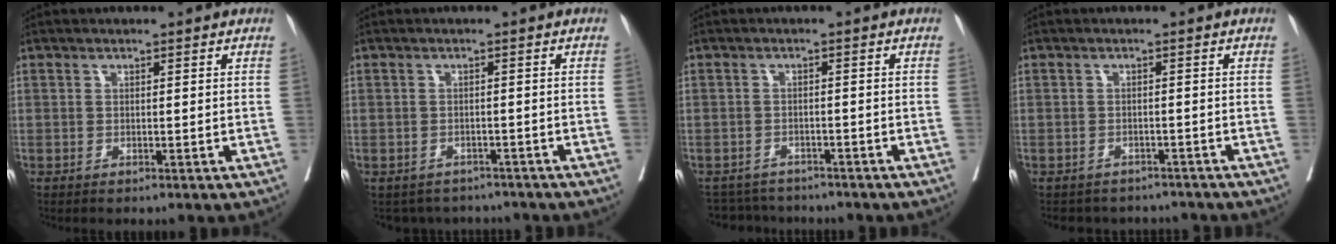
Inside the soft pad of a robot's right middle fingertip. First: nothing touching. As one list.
[{"total": 5.3, "force": [-4.8, 2.3, -0.1], "torque": [0.010, 0.011, -0.058]}, {"total": 6.6, "force": [-6.2, 2.1, 0.8], "torque": [-0.015, 0.005, -0.085]}, {"total": 6.3, "force": [-5.8, 2.4, 0.1], "torque": [0.000, 0.011, -0.068]}]